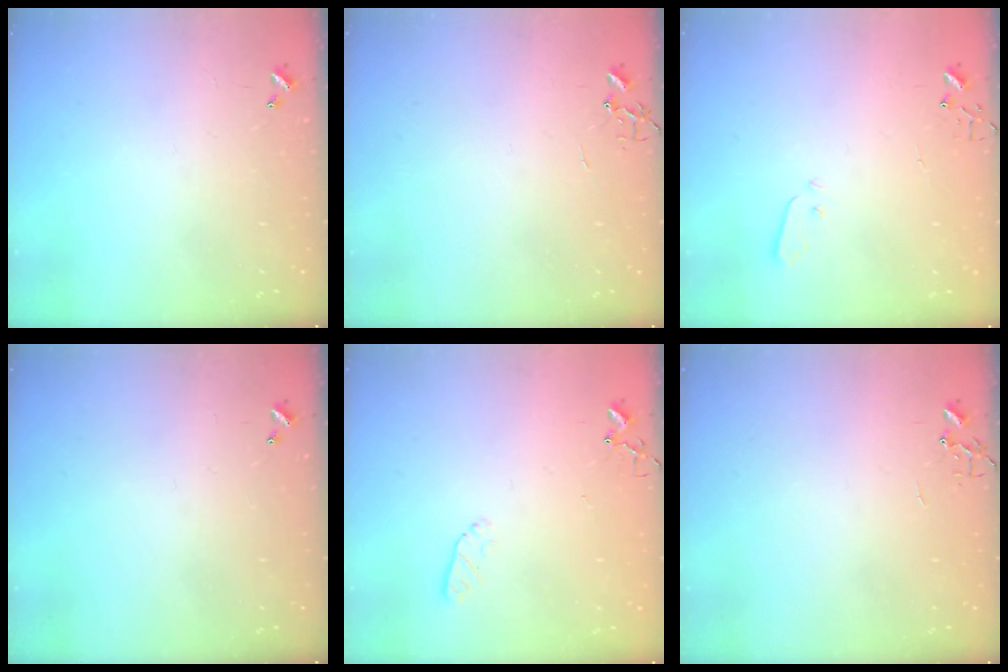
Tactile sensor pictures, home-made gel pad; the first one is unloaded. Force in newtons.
{"total": 0.0}
{"total": 2.9, "press": 2.9, "slide": 0.1}
{"total": 0.0}
{"total": 3.9, "press": 3.9, "slide": 0.4}
{"total": 0.0}